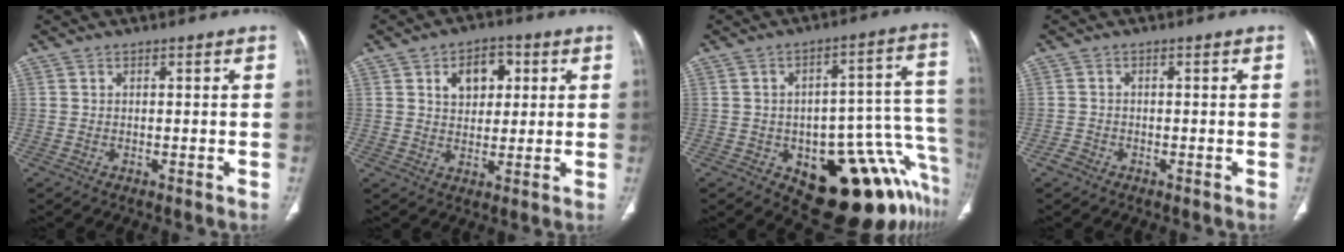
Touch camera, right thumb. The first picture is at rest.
{"total": 7.8, "force": [2.7, 5.3, 5.0], "torque": [-0.044, -0.003, 0.039]}
{"total": 21.4, "force": [-10.1, 9.4, 16.3], "torque": [-0.094, 0.089, -0.124]}
{"total": 1.5, "force": [-1.0, 1.0, 0.3], "torque": [-0.006, 0.005, -0.023]}